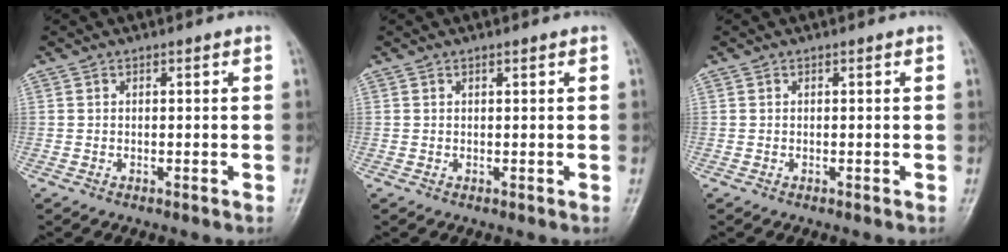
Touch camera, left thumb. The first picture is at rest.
{"total": 0.5, "force": [0.4, 0.1, 0.3], "torque": [-0.006, -0.001, 0.005]}
{"total": 0.0}